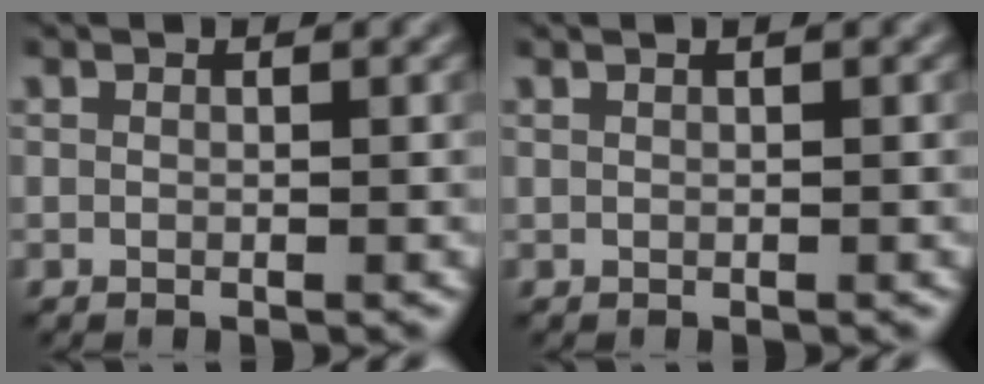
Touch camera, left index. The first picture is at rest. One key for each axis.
{"total": 0.9, "fx": 0.5, "fy": 0.4, "fz": 0.7, "tx": -0.009, "ty": 0.001, "tz": 0.000}